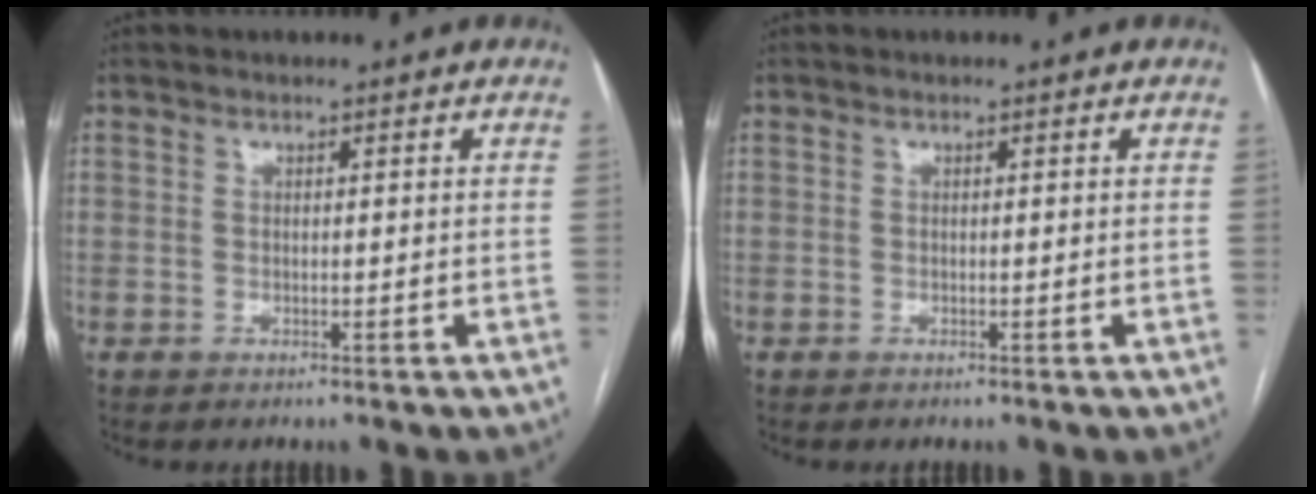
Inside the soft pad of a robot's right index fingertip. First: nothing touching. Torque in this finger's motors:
{"motor_torque": [0.08, 0.01, -0.03, 0.00]}